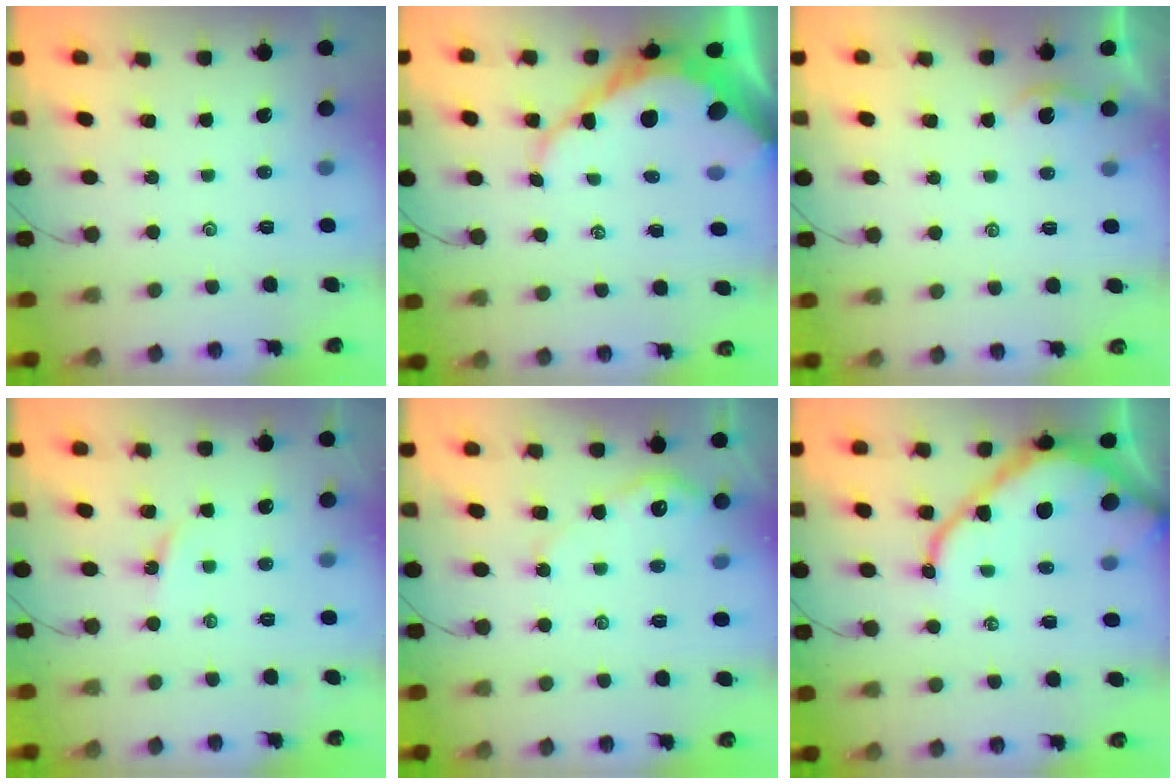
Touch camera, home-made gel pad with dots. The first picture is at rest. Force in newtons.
{"total": 14.1, "press": 14.0, "slide": 1.2}
{"total": 0.6, "press": 0.6, "slide": 0.2}
{"total": 2.8, "press": 2.7, "slide": 0.4}
{"total": 4.6, "press": 4.6, "slide": 0.4}
{"total": 12.8, "press": 12.8, "slide": 1.1}